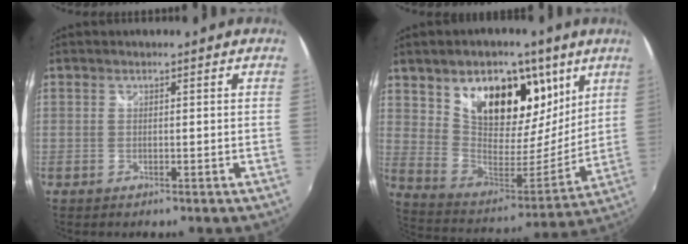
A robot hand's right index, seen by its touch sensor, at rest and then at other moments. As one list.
[{"total": 22.4, "force": [12.1, 13.4, 13.2], "torque": [-0.238, 0.011, 0.215]}]